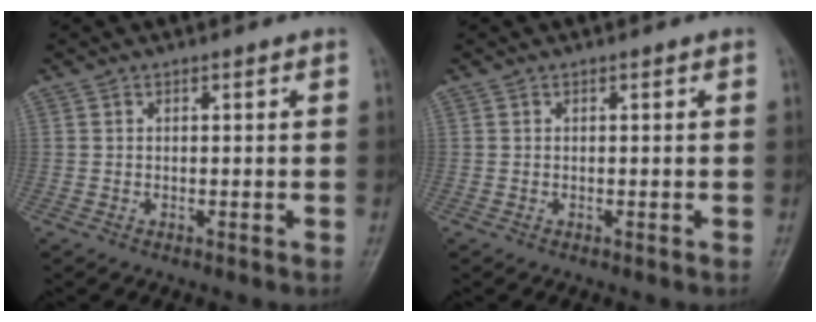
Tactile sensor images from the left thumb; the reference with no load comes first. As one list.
[{"total": 0.0}]